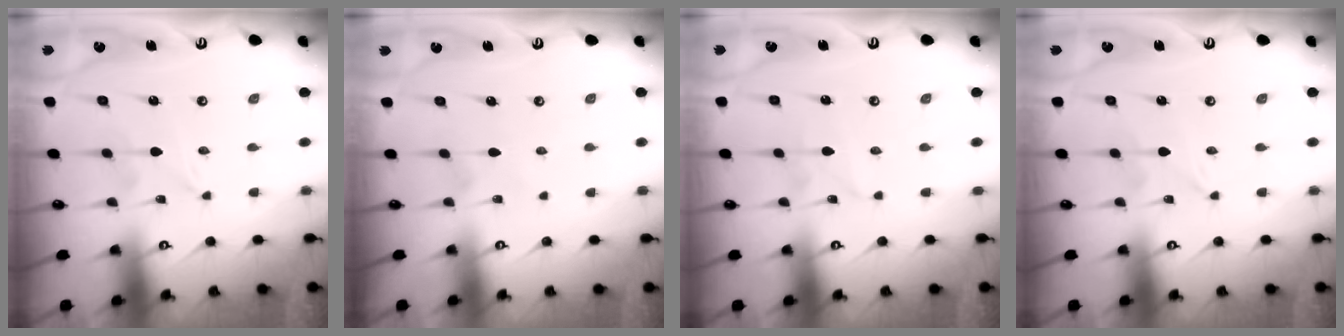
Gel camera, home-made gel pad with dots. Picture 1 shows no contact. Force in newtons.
{"total": 3.2, "press": 3.2, "slide": 0.4}
{"total": 1.4, "press": 1.4, "slide": 0.1}
{"total": 0.0}